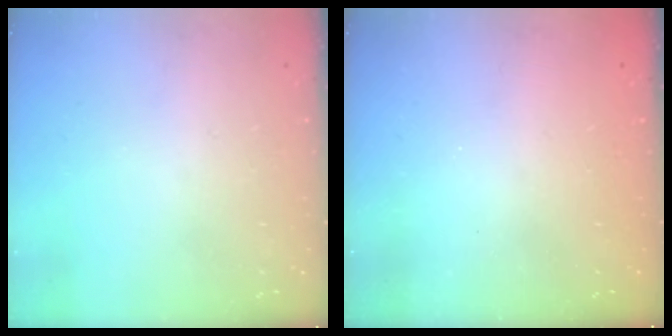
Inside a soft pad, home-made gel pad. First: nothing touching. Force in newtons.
{"total": 2.5, "press": 2.4, "slide": 0.8}